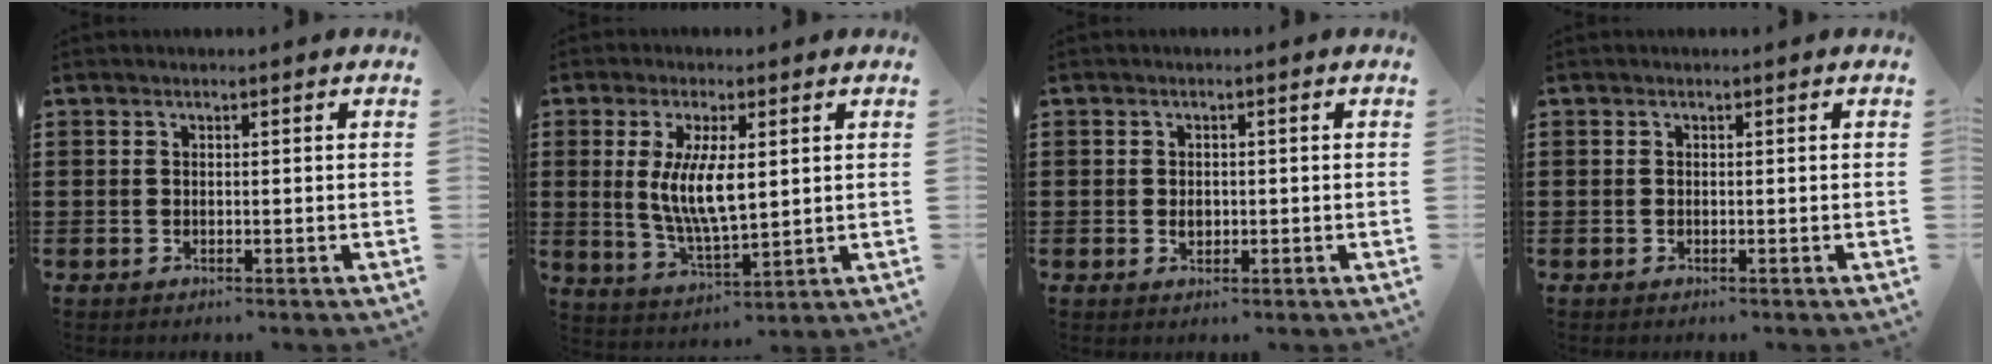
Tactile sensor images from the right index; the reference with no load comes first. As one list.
[{"total": 8.1, "force": [1.2, 2.8, 7.5], "torque": [-0.152, 0.003, 0.019]}, {"total": 1.5, "force": [-0.1, 1.0, 1.1], "torque": [-0.023, 0.006, -0.003]}, {"total": 0.0}]